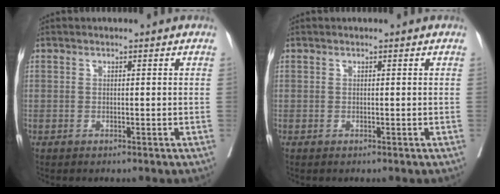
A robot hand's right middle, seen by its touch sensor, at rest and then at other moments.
{"total": 0.0}